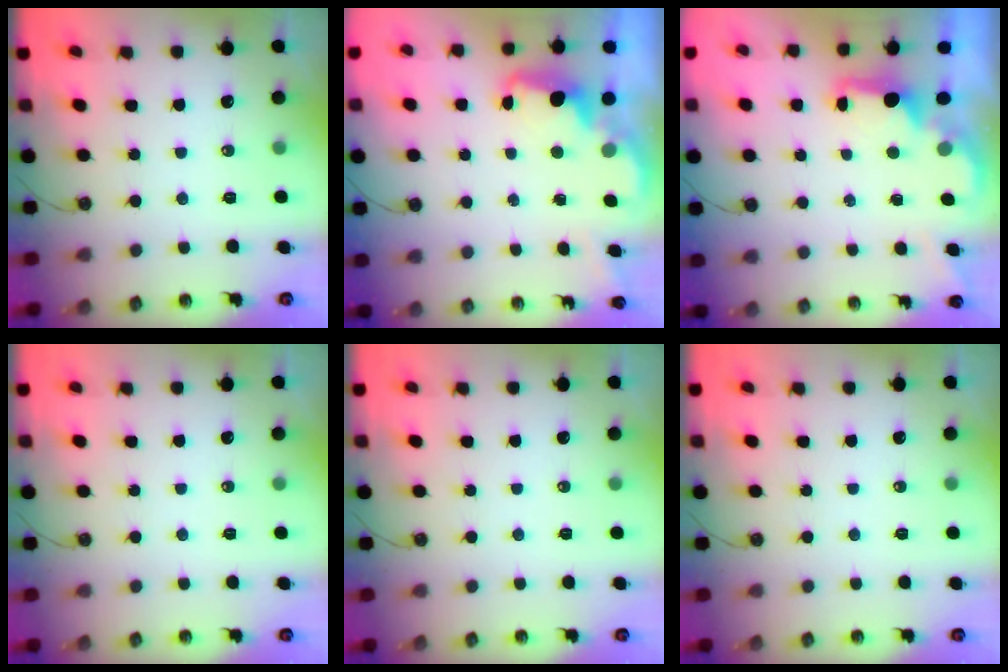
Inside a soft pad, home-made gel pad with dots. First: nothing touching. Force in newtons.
{"total": 2.5, "press": 2.4, "slide": 0.5}
{"total": 1.9, "press": 1.7, "slide": 0.8}
{"total": 0.0}
{"total": 0.0}
{"total": 0.0}